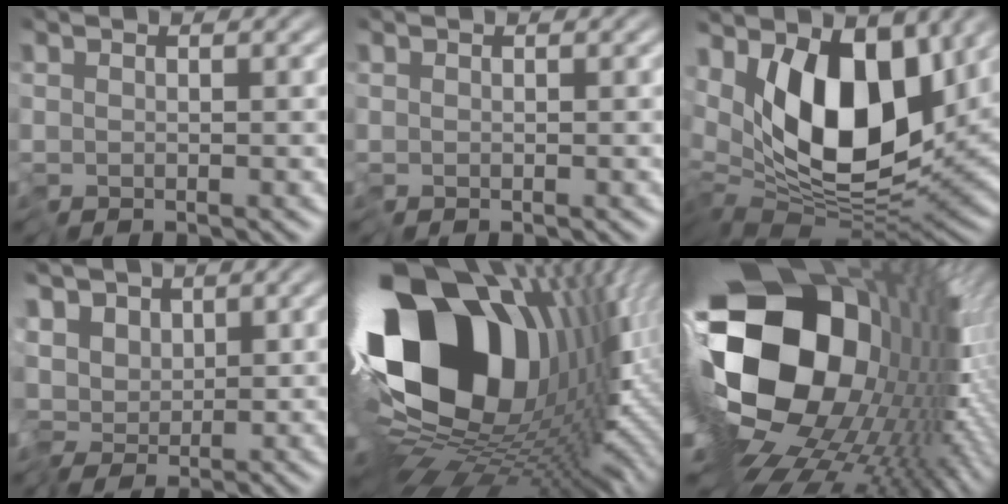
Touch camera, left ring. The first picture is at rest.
{"total": 0.0}
{"total": 11.8, "force": [2.5, 5.9, 9.9], "torque": [-0.149, -0.003, 0.028]}
{"total": 3.6, "force": [0.0, 2.9, 2.2], "torque": [-0.040, 0.014, -0.007]}
{"total": 20.2, "force": [3.8, 12.7, 15.2], "torque": [-0.287, -0.050, 0.090]}
{"total": 20.2, "force": [0.7, 13.9, 14.7], "torque": [-0.295, -0.025, 0.026]}